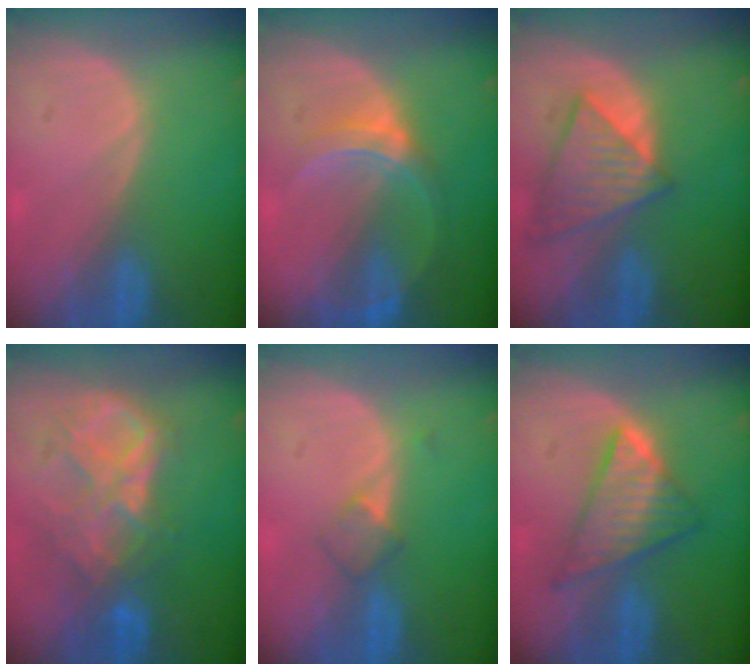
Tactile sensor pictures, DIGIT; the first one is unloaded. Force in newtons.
{"total": 6.0, "press": 5.6, "slide": 2.0}
{"total": 8.1, "press": 7.2, "slide": 3.6}
{"total": 8.8, "press": 7.7, "slide": 4.4}
{"total": 2.7, "press": 2.4, "slide": 1.1}
{"total": 7.5, "press": 7.5, "slide": 0.4}